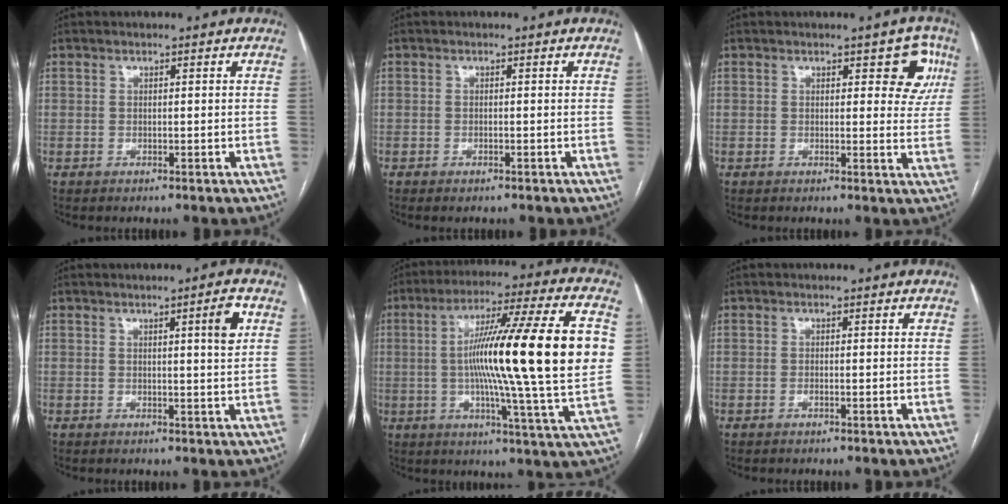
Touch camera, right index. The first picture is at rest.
{"total": 0.8, "force": [-0.6, 0.1, 0.5], "torque": [-0.010, -0.002, -0.006]}
{"total": 5.6, "force": [2.3, 2.7, 4.3], "torque": [-0.023, 0.008, 0.020]}
{"total": 3.3, "force": [1.2, -0.3, 3.1], "torque": [-0.043, -0.005, 0.016]}
{"total": 24.0, "force": [1.8, -0.4, 24.0], "torque": [-0.347, 0.013, 0.013]}
{"total": 0.9, "force": [-0.4, 0.2, 0.8], "torque": [-0.015, -0.001, -0.006]}